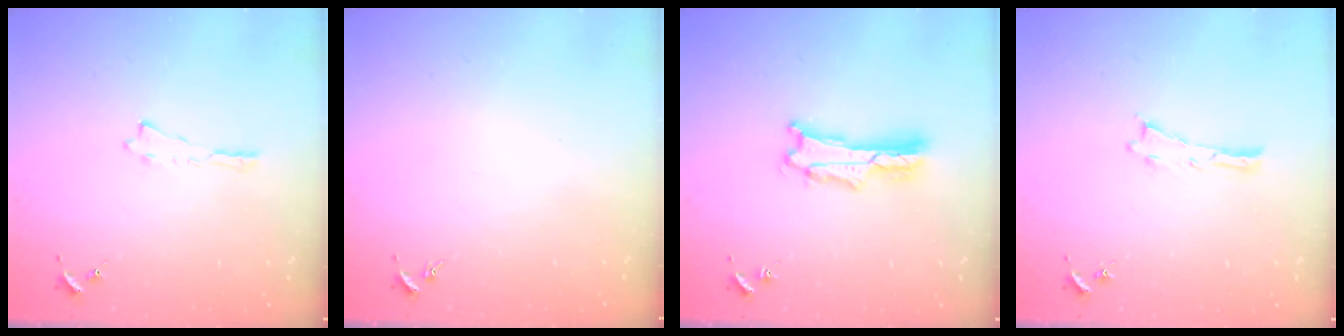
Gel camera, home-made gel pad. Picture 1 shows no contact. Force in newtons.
{"total": 0.0}
{"total": 2.7, "press": 2.7, "slide": 0.4}
{"total": 0.0}